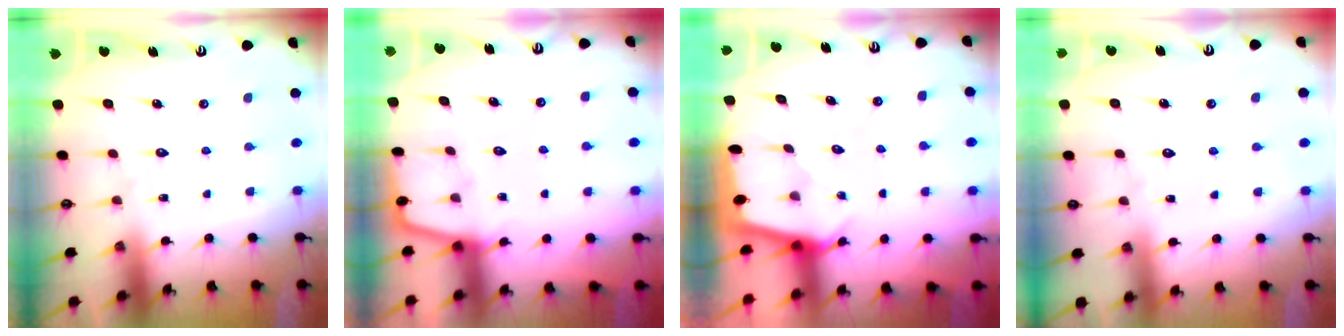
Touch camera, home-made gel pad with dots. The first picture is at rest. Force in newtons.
{"total": 2.7, "press": 2.6, "slide": 0.4}
{"total": 2.3, "press": 2.3, "slide": 0.3}
{"total": 2.6, "press": 2.6, "slide": 0.3}